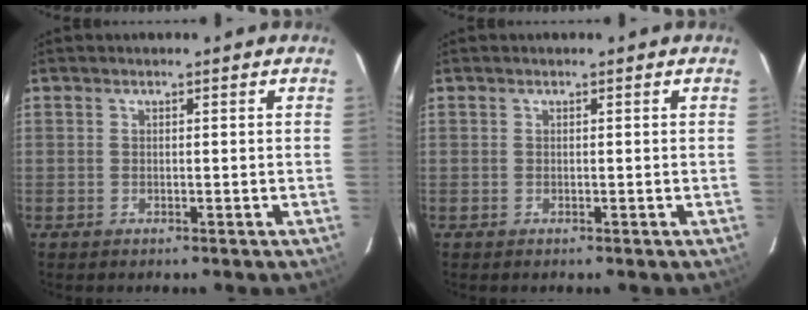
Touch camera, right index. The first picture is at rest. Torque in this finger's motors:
{"motor_torque": [0.00, 0.00, 0.01, 0.00]}